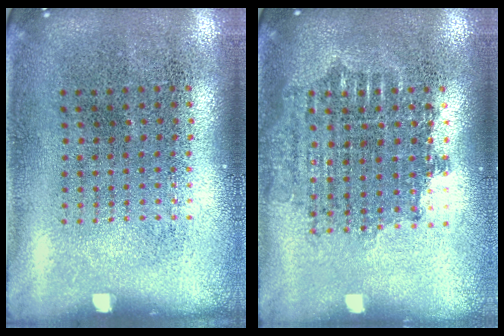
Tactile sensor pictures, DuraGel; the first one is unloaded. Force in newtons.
{"total": 1.6, "press": 1.3, "slide": 1.0}